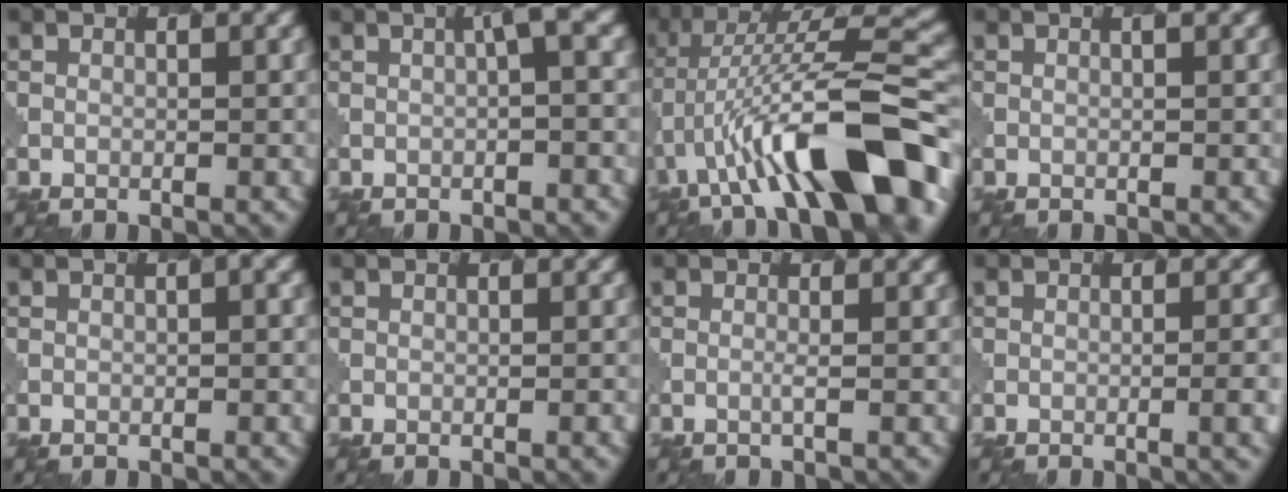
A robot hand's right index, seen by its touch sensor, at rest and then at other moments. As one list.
[{"total": 2.3, "force": [0.1, 0.3, 2.3], "torque": [-0.026, 0.013, -0.001]}, {"total": 13.2, "force": [-4.3, 3.3, 12.0], "torque": [-0.197, 0.021, -0.057]}, {"total": 0.6, "force": [0.2, 0.1, 0.5], "torque": [-0.004, 0.003, 0.003]}, {"total": 0.7, "force": [-0.1, 0.0, 0.7], "torque": [-0.009, 0.002, 0.000]}, {"total": 0.6, "force": [-0.1, 0.2, 0.6], "torque": [-0.001, -0.001, -0.005]}, {"total": 0.6, "force": [0.1, 0.1, 0.6], "torque": [-0.007, 0.002, -0.003]}, {"total": 3.1, "force": [-0.7, 0.9, 2.8], "torque": [-0.026, 0.005, -0.013]}]